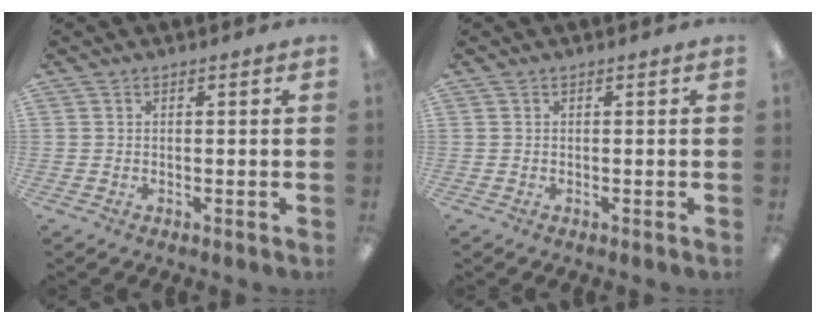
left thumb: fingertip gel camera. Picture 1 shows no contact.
{"total": 0.0}